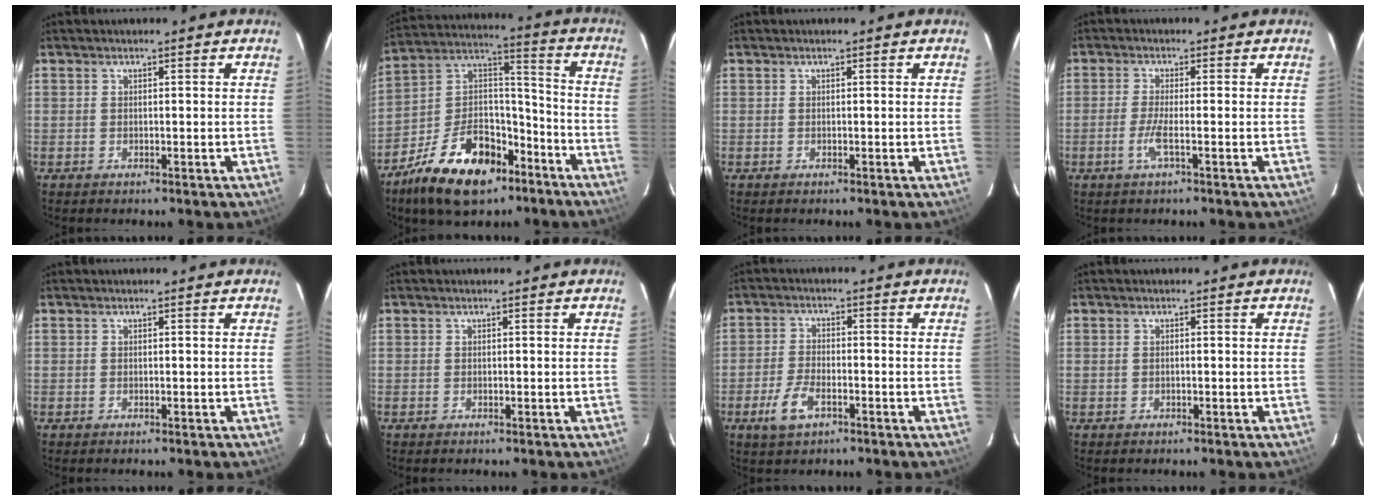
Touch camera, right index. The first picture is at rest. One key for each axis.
{"total": 20.5, "fx": -12.4, "fy": 11.0, "fz": 12.2, "tx": -0.242, "ty": 0.034, "tz": -0.199}
{"total": 0.0}
{"total": 3.1, "fx": -1.4, "fy": -0.4, "fz": 2.8, "tx": -0.064, "ty": -0.004, "tz": -0.031}
{"total": 0.0}
{"total": 0.0}
{"total": 6.3, "fx": -3.2, "fy": 2.9, "fz": 4.5, "tx": -0.107, "ty": -0.004, "tz": -0.061}
{"total": 0.0}